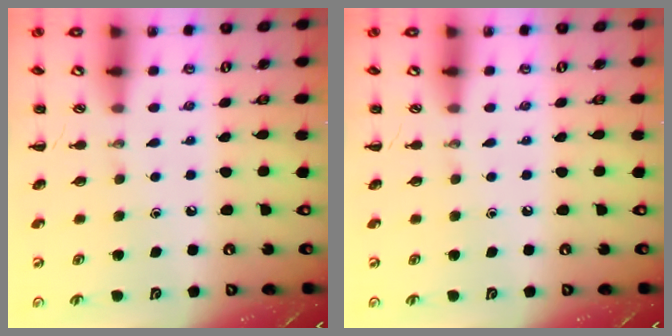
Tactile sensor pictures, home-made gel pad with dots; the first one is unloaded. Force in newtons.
{"total": 0.0}